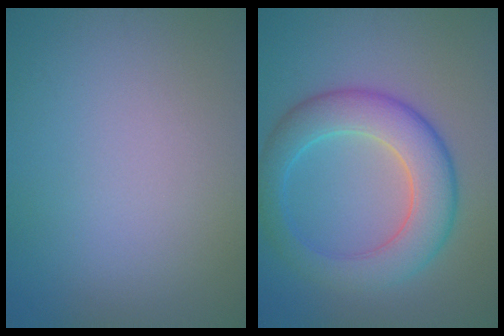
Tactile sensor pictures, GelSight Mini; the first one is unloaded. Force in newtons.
{"total": 7.1, "press": 7.1, "slide": 0.2}